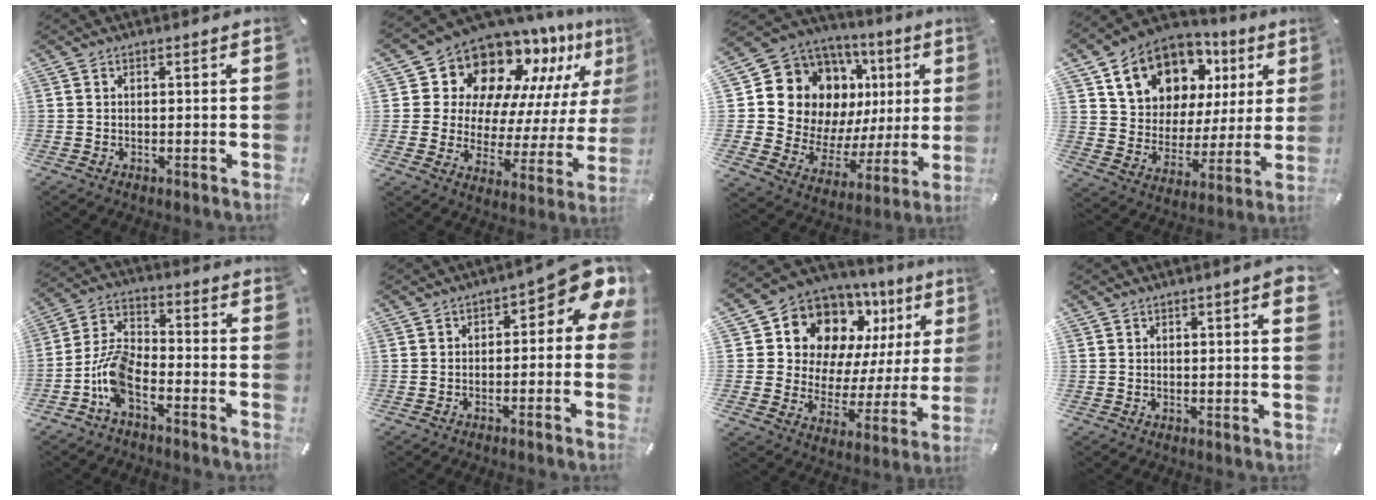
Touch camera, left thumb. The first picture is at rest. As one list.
[{"total": 15.2, "force": [11.5, 8.9, 4.6], "torque": [-0.078, -0.120, 0.194]}, {"total": 17.7, "force": [6.9, 13.9, 8.5], "torque": [-0.135, -0.055, 0.148]}, {"total": 15.6, "force": [9.1, 11.4, 5.6], "torque": [-0.107, -0.049, 0.170]}, {"total": 9.5, "force": [-5.4, 4.4, 6.4], "torque": [-0.155, 0.008, -0.105]}, {"total": 7.2, "force": [1.8, 3.5, 6.0], "torque": [-0.076, -0.019, 0.026]}, {"total": 13.4, "force": [9.0, 9.2, 3.8], "torque": [-0.066, -0.088, 0.162]}, {"total": 1.7, "force": [1.3, 0.6, 1.0], "torque": [-0.012, 0.000, 0.022]}]